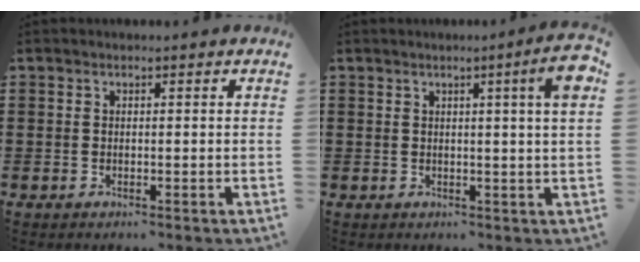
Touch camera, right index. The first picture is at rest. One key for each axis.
{"total": 5.2, "fx": 1.8, "fy": -0.5, "fz": 4.8, "tx": -0.085, "ty": -0.007, "tz": 0.025}